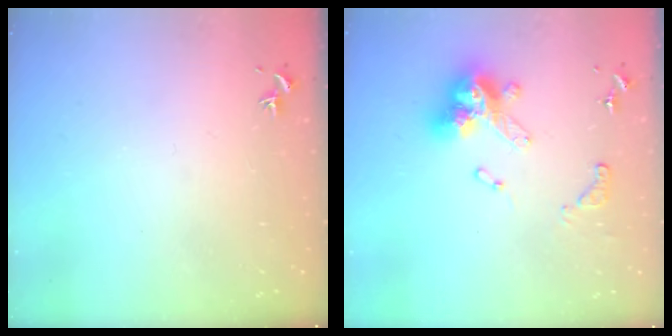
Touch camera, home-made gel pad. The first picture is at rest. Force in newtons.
{"total": 15.9, "press": 15.9, "slide": 1.1}